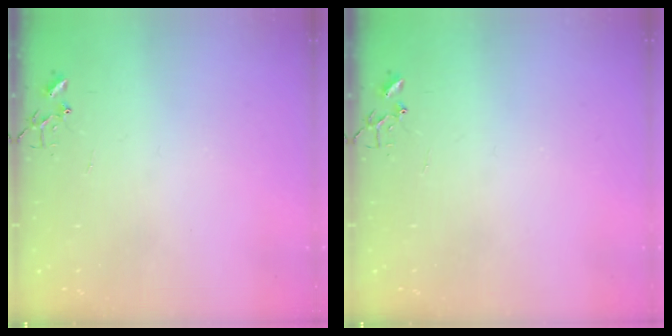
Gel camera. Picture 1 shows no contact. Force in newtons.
{"total": 0.0}